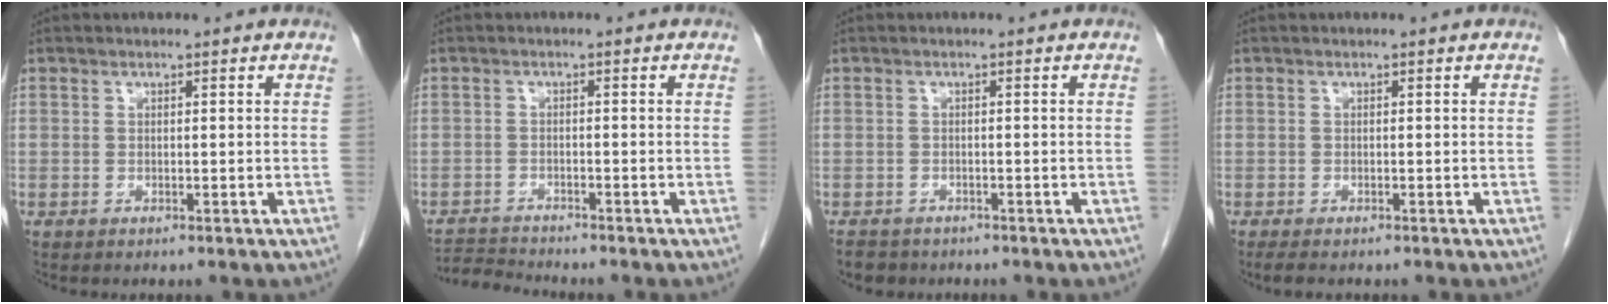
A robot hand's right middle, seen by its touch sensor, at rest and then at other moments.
{"total": 3.5, "force": [-3.3, -1.0, -0.7], "torque": [0.008, -0.017, -0.059]}
{"total": 3.1, "force": [-2.6, 1.7, 0.4], "torque": [-0.013, 0.000, -0.038]}
{"total": 2.3, "force": [-1.8, 0.6, 1.2], "torque": [-0.025, -0.007, -0.023]}